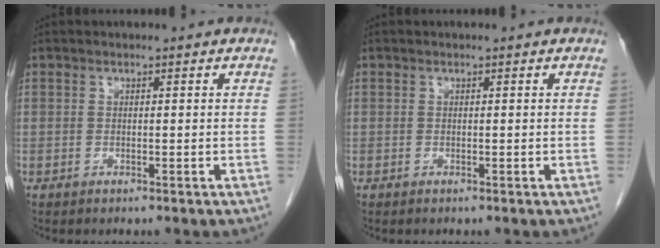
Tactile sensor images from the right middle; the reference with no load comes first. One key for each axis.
{"total": 0.0}